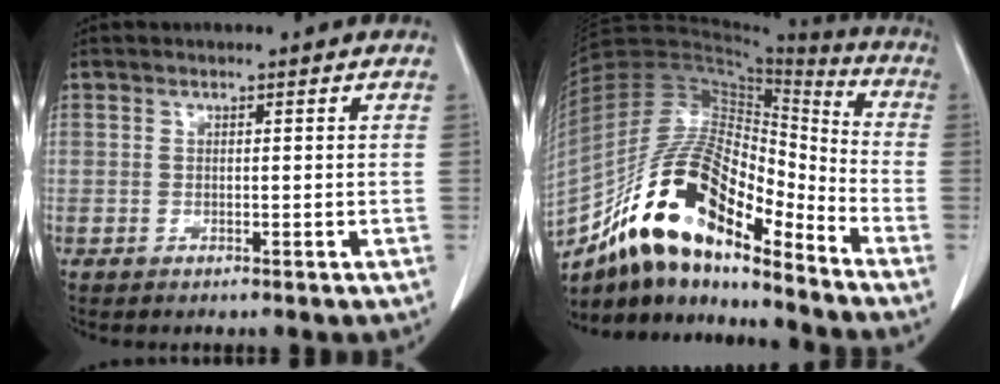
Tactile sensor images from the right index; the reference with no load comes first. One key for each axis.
{"total": 19.2, "fx": -13.3, "fy": 6.0, "fz": 12.4, "tx": -0.234, "ty": 0.033, "tz": -0.237}